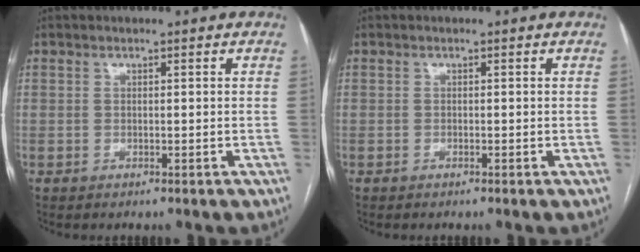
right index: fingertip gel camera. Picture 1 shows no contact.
{"total": 0.0}